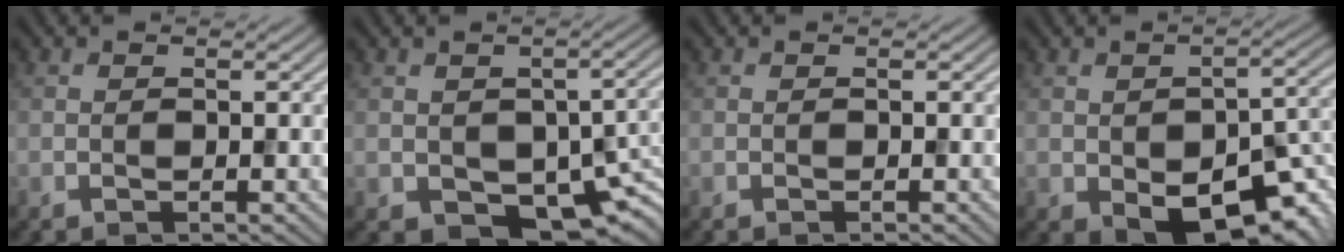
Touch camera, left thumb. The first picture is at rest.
{"total": 6.9, "force": [-2.3, 4.7, 4.5], "torque": [-0.069, -0.027, -0.017]}
{"total": 0.6, "force": [-0.2, 0.2, 0.5], "torque": [-0.005, 0.001, -0.006]}
{"total": 9.5, "force": [-4.2, 4.9, 7.0], "torque": [-0.093, -0.023, -0.047]}